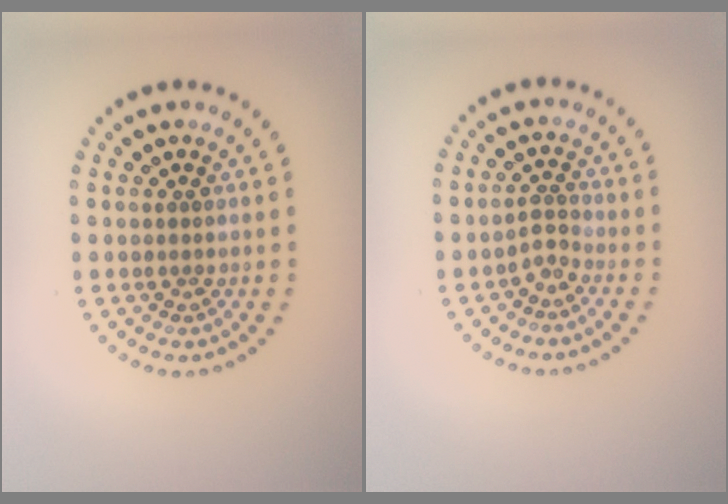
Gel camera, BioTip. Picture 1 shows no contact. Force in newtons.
{"total": 1.6, "press": 1.0, "slide": 1.2}